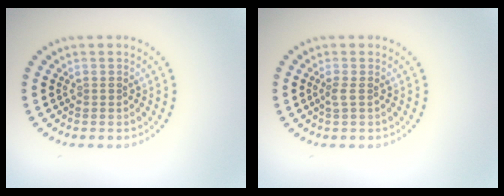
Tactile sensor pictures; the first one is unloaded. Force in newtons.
{"total": 0.9, "press": 0.7, "slide": 0.6}